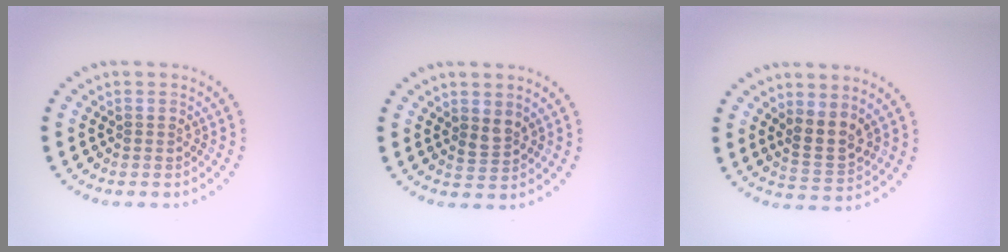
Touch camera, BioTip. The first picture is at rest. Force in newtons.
{"total": 1.5, "press": 1.4, "slide": 0.7}
{"total": 2.8, "press": 2.5, "slide": 1.3}